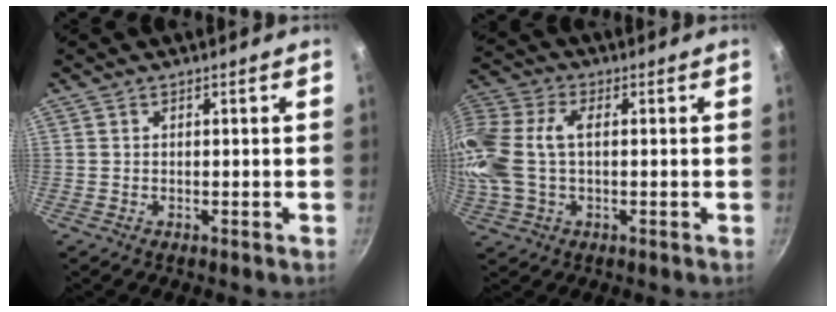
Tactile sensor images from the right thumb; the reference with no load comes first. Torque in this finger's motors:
{"motor_torque": [0.30, 0.49, 1.55, -0.54, 0.28]}